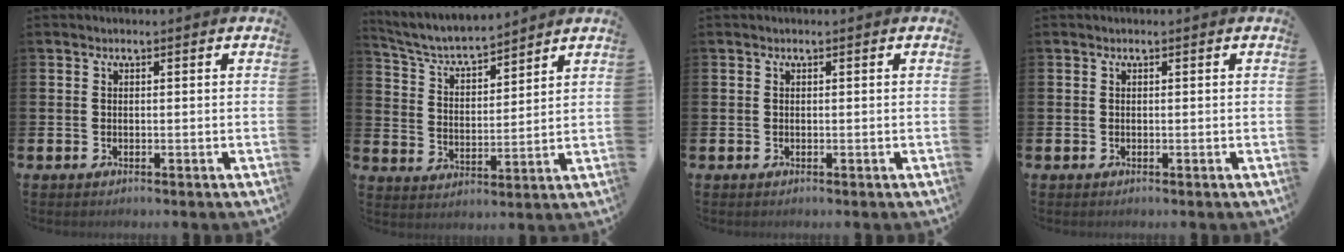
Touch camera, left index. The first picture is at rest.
{"total": 5.6, "force": [5.3, 1.0, 1.6], "torque": [-0.058, -0.036, 0.090]}
{"total": 0.0}
{"total": 0.0}